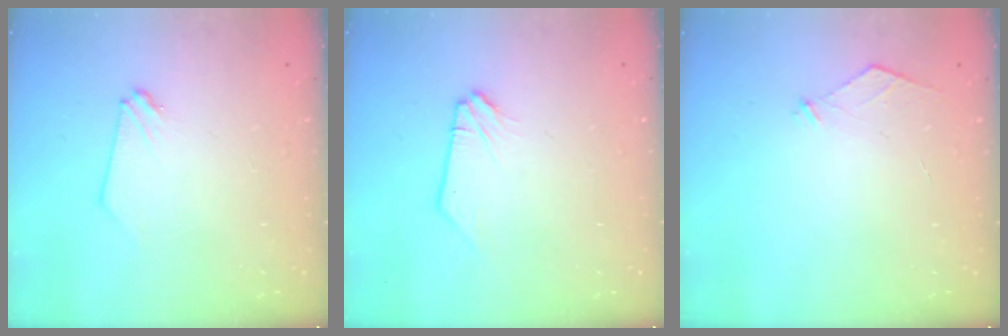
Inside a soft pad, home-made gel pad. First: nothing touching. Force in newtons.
{"total": 0.0}
{"total": 3.6, "press": 3.5, "slide": 0.5}